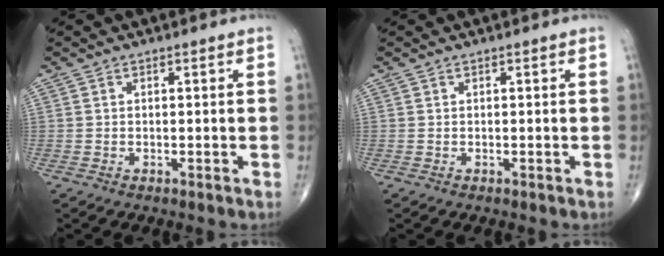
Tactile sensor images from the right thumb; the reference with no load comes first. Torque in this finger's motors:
{"motor_torque": [0.00, 0.00, 0.00, 0.01, 0.00]}